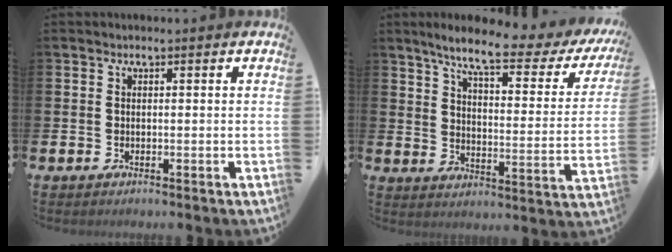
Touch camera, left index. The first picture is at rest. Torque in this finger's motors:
{"motor_torque": [1.11, -1.02, 0.80, 0.21]}